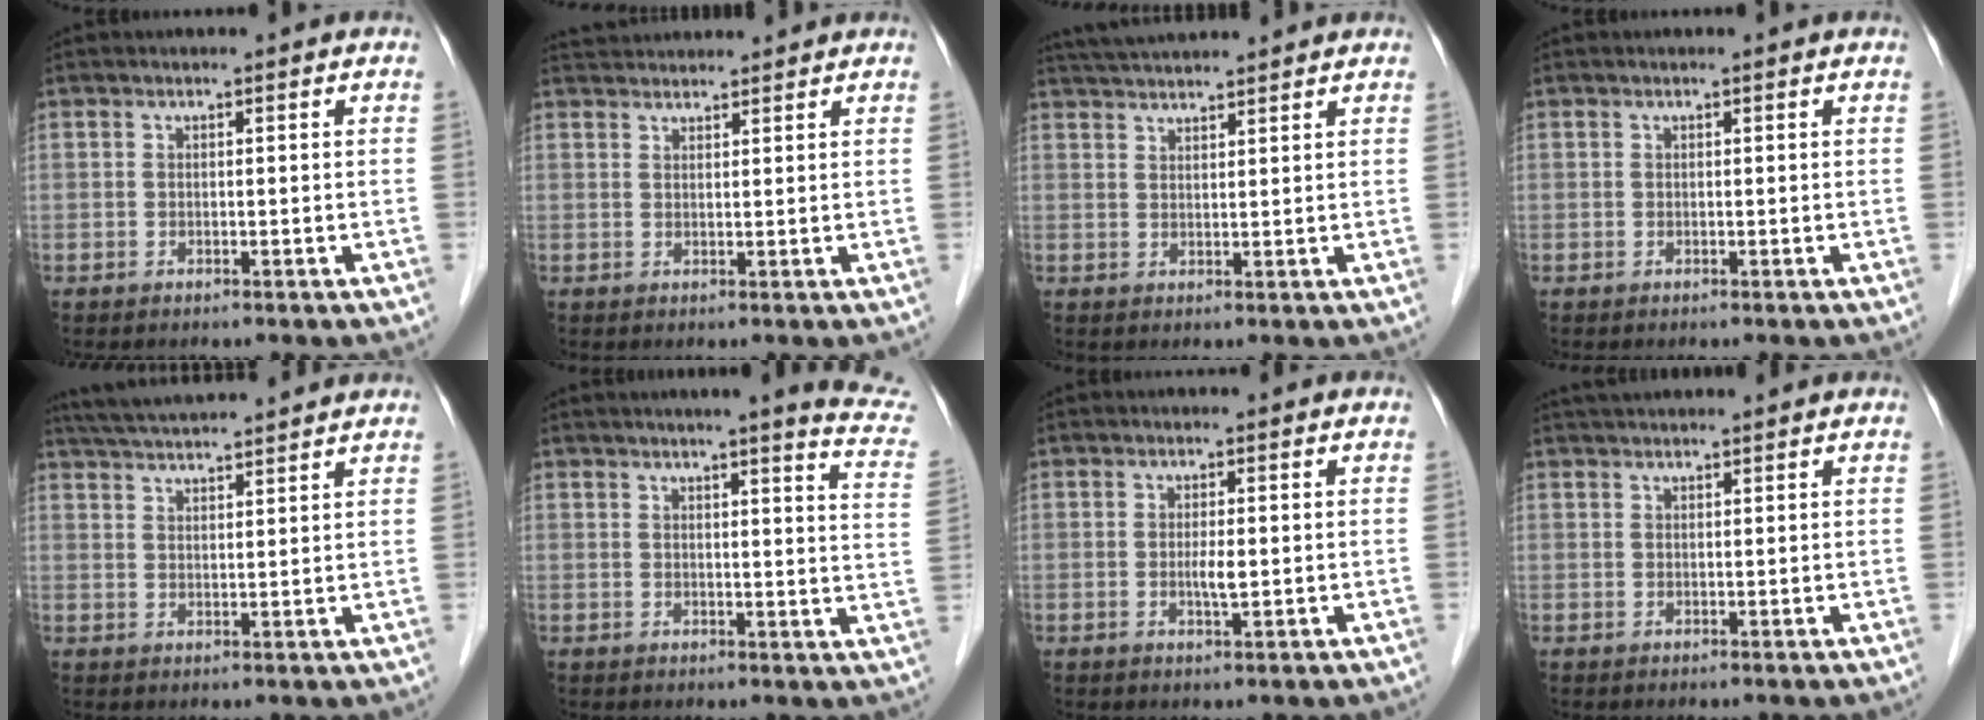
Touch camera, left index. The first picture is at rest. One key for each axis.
{"total": 6.1, "fx": 6.0, "fy": 0.7, "fz": 1.2, "tx": -0.021, "ty": 0.036, "tz": 0.088}
{"total": 8.0, "fx": 7.4, "fy": 0.1, "fz": 2.8, "tx": -0.053, "ty": 0.035, "tz": 0.116}
{"total": 0.0}
{"total": 11.2, "fx": 10.4, "fy": 0.0, "fz": 4.3, "tx": -0.080, "ty": 0.030, "tz": 0.154}
{"total": 11.6, "fx": 10.2, "fy": -0.5, "fz": 5.5, "tx": -0.056, "ty": -0.053, "tz": 0.089}
{"total": 2.0, "fx": -0.3, "fy": 0.3, "fz": 2.0, "tx": -0.040, "ty": -0.006, "tz": -0.004}
{"total": 5.5, "fx": 5.1, "fy": 0.2, "fz": 2.1, "tx": -0.028, "ty": 0.035, "tz": 0.070}